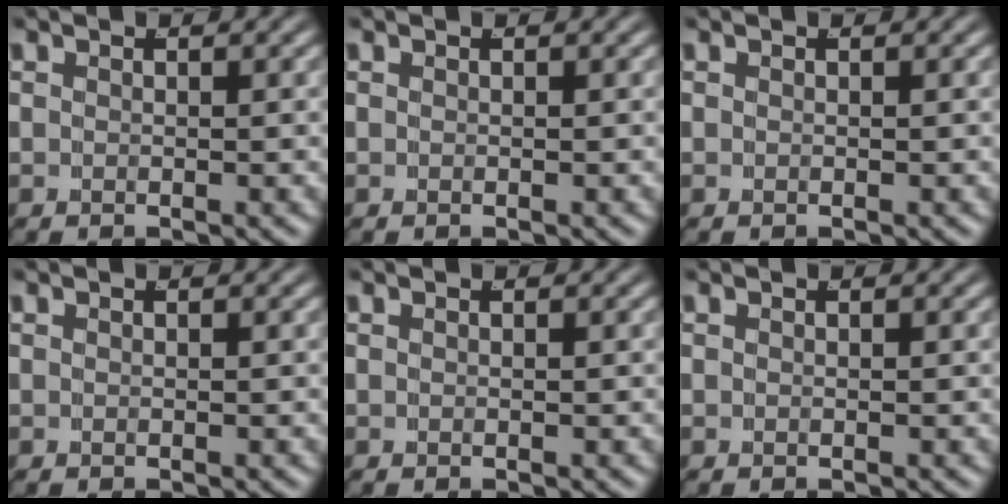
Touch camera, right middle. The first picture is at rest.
{"total": 0.0}
{"total": 0.0}
{"total": 0.0}
{"total": 0.0}
{"total": 0.0}